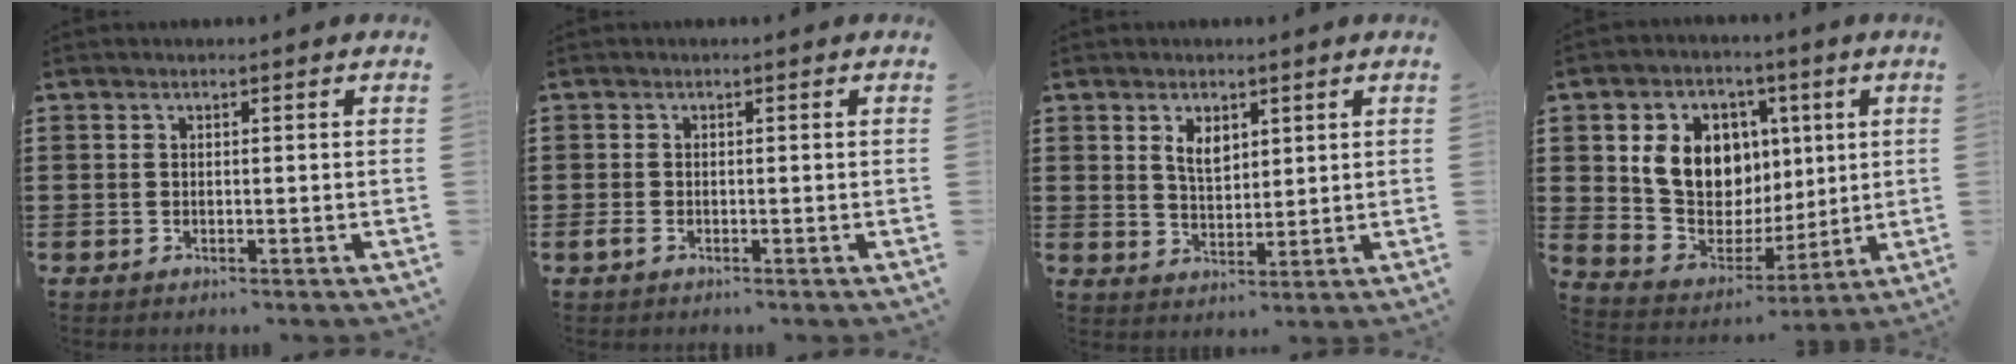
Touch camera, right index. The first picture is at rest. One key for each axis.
{"total": 0.9, "fx": -0.6, "fy": 0.5, "fz": 0.5, "tx": -0.012, "ty": -0.003, "tz": -0.011}
{"total": 3.7, "fx": 2.0, "fy": 2.1, "fz": 2.3, "tx": -0.046, "ty": 0.002, "tz": 0.035}
{"total": 11.0, "fx": 3.0, "fy": 9.0, "fz": 5.5, "tx": -0.130, "ty": 0.004, "tz": 0.062}